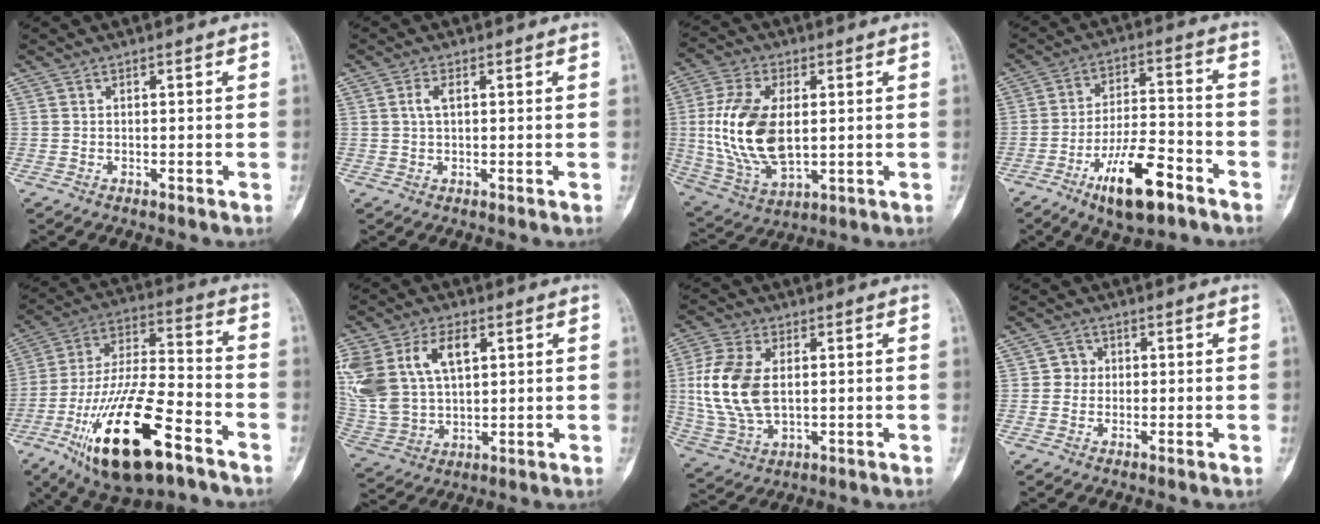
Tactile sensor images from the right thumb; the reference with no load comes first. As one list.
[{"total": 2.2, "force": [0.5, 1.1, 1.9], "torque": [-0.043, 0.006, 0.009]}, {"total": 17.3, "force": [0.9, 9.8, 14.2], "torque": [-0.281, -0.007, 0.029]}, {"total": 13.9, "force": [-7.8, 4.9, 10.4], "torque": [-0.172, 0.048, -0.129]}, {"total": 24.0, "force": [-12.0, 8.5, 19.0], "torque": [-0.379, 0.053, -0.206]}, {"total": 19.2, "force": [6.6, 12.0, 13.5], "torque": [-0.299, 0.004, 0.134]}, {"total": 13.9, "force": [1.4, 8.3, 11.1], "torque": [-0.236, -0.001, 0.034]}, {"total": 2.5, "force": [0.0, 2.4, 0.6], "torque": [0.008, 0.008, -0.007]}]